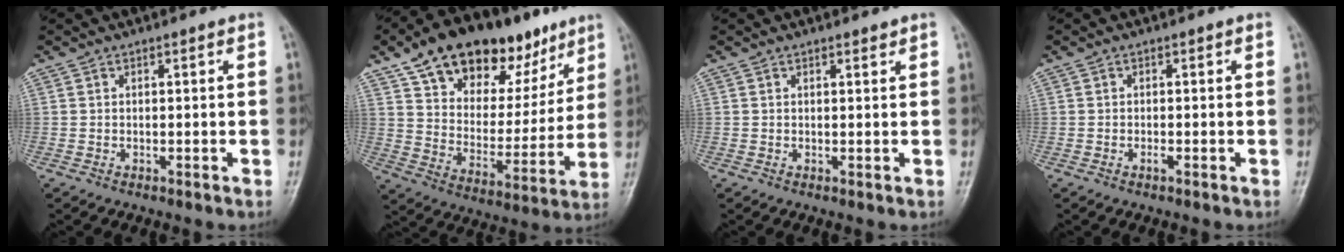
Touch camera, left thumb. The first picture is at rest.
{"total": 24.5, "force": [15.0, 13.1, 14.4], "torque": [-0.184, -0.024, 0.246]}
{"total": 0.9, "force": [0.7, 0.3, 0.4], "torque": [-0.006, -0.005, 0.011]}
{"total": 0.7, "force": [-0.4, 0.3, 0.5], "torque": [-0.010, 0.003, -0.007]}